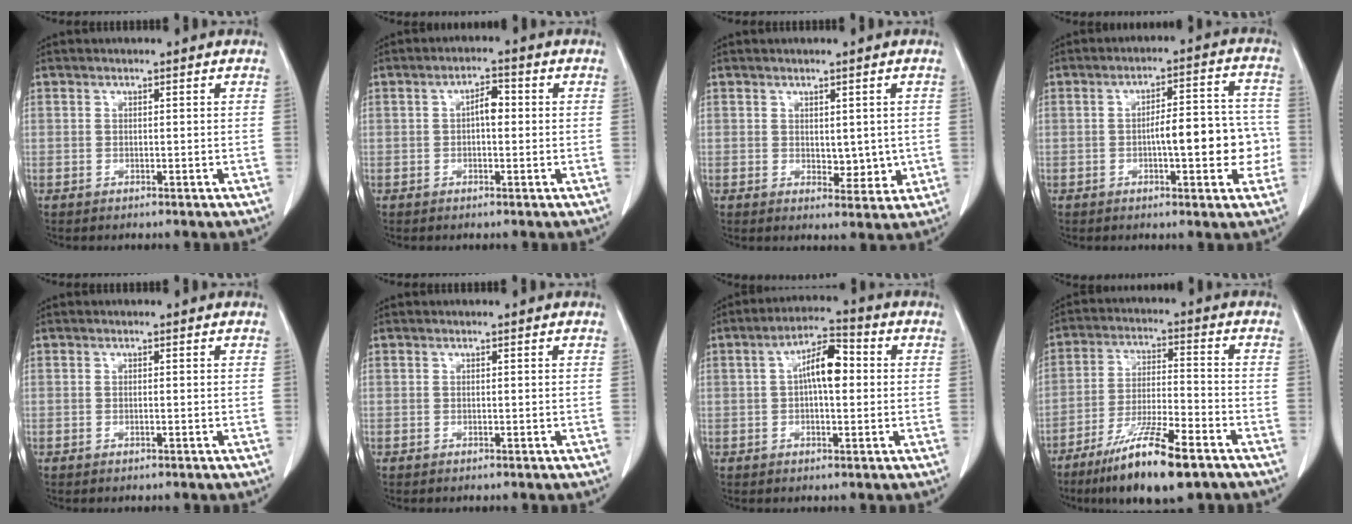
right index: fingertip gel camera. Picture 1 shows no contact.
{"total": 3.0, "force": [0.1, 1.3, 2.7], "torque": [-0.041, 0.011, -0.001]}
{"total": 3.9, "force": [0.1, 2.3, 3.2], "torque": [-0.035, -0.008, 0.011]}
{"total": 10.1, "force": [-1.8, 2.9, 9.5], "torque": [-0.130, 0.031, -0.019]}
{"total": 0.0}
{"total": 0.0}
{"total": 7.3, "force": [0.8, 2.4, 6.8], "torque": [-0.123, 0.023, 0.009]}
{"total": 13.3, "force": [-8.6, 1.8, 10.0], "torque": [-0.185, -0.027, -0.149]}